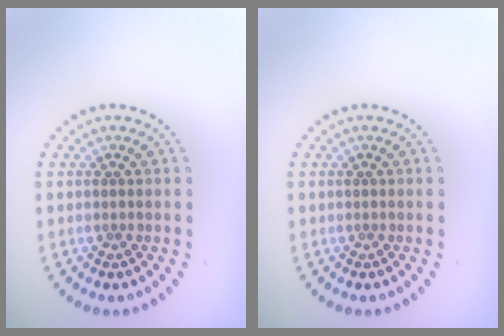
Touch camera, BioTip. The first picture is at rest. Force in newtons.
{"total": 0.0}